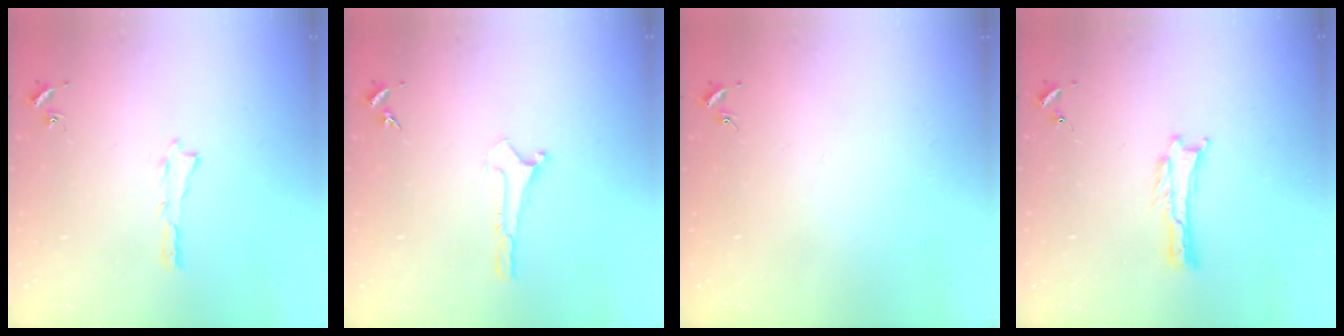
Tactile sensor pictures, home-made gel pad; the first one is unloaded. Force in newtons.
{"total": 0.0}
{"total": 0.0}
{"total": 0.0}